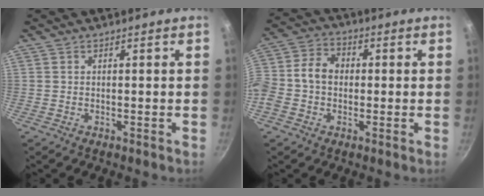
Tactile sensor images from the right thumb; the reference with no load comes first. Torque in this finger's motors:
{"motor_torque": [2.49, 2.52, 0.67, -0.50, 0.67]}